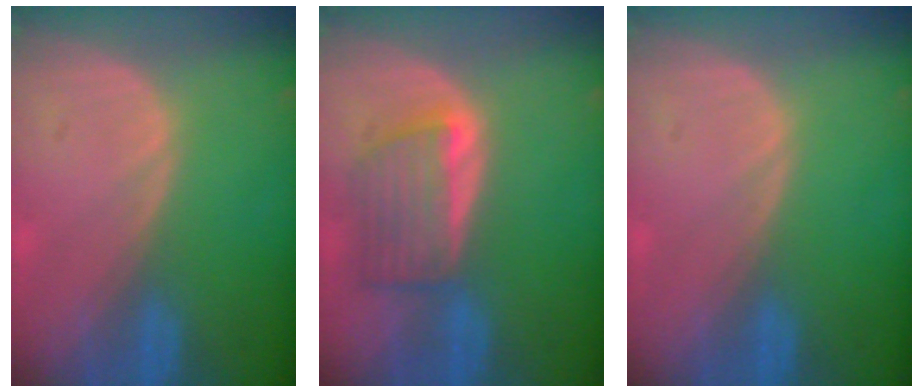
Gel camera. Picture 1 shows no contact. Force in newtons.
{"total": 6.0, "press": 6.0, "slide": 0.7}
{"total": 0.0}